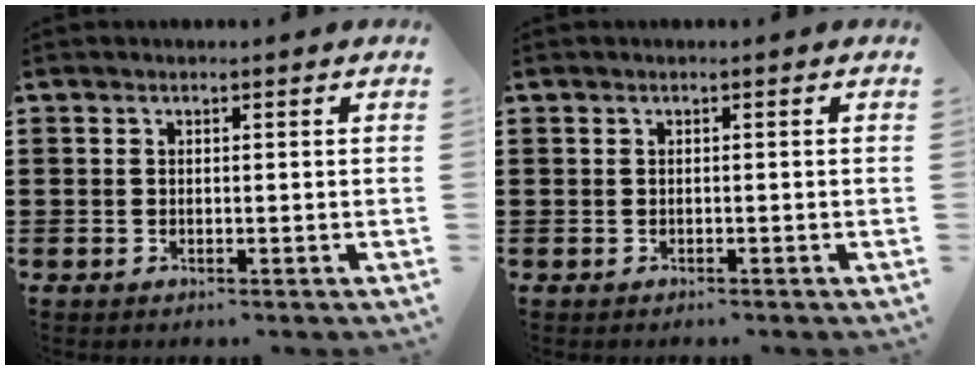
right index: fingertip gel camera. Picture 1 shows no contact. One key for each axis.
{"total": 0.0}